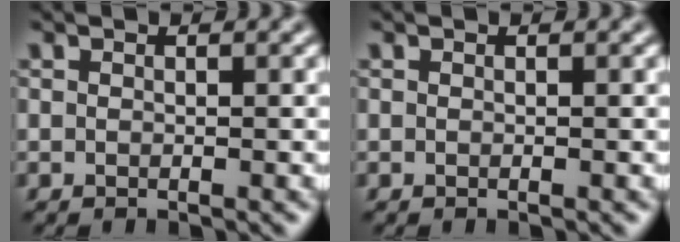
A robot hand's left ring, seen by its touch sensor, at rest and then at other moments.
{"total": 0.0}